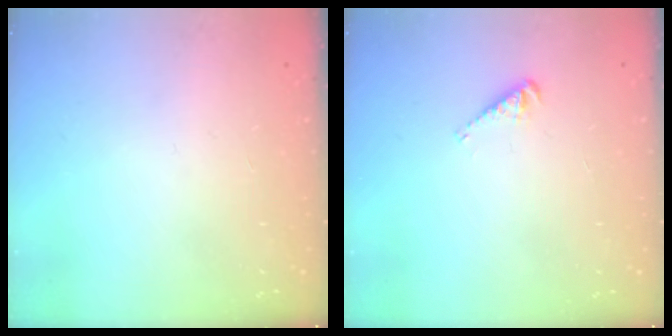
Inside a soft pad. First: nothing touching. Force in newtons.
{"total": 2.9, "press": 2.9, "slide": 0.3}